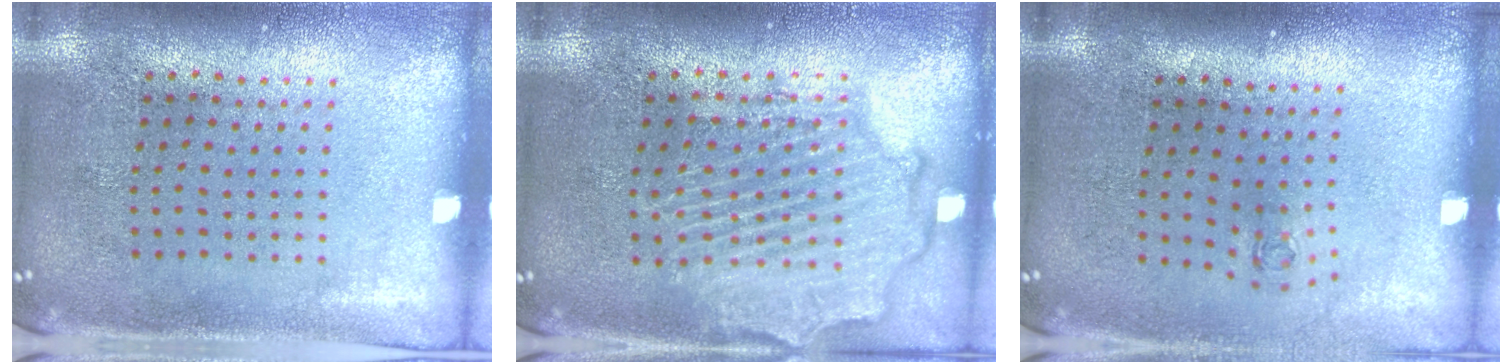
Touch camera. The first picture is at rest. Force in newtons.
{"total": 2.4, "press": 2.2, "slide": 0.8}
{"total": 0.6, "press": 0.3, "slide": 0.6}